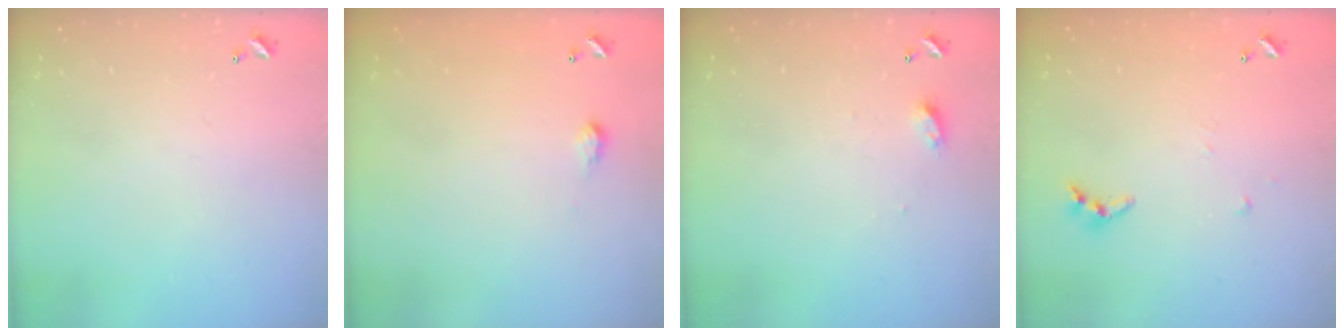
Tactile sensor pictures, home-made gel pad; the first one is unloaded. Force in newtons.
{"total": 2.0, "press": 2.0, "slide": 0.3}
{"total": 4.0, "press": 4.0, "slide": 0.5}
{"total": 4.4, "press": 4.4, "slide": 0.3}